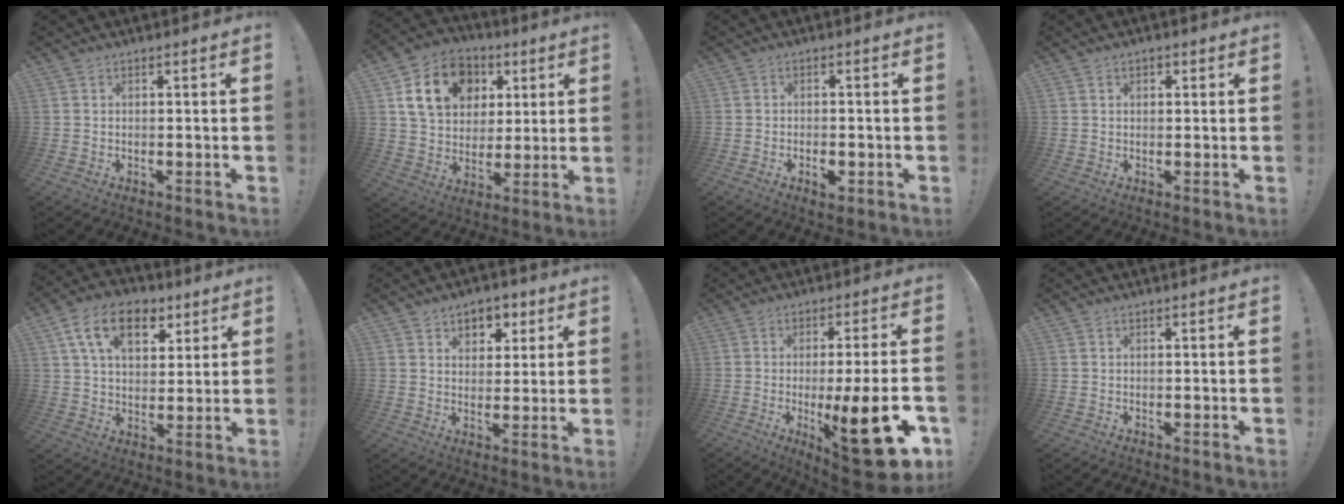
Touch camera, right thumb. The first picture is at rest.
{"total": 17.4, "force": [6.4, 13.5, 9.0], "torque": [-0.135, -0.011, 0.130]}
{"total": 2.9, "force": [-1.4, 1.6, 1.9], "torque": [-0.020, 0.008, -0.022]}
{"total": 1.1, "force": [0.3, 0.9, 0.5], "torque": [-0.005, 0.001, 0.005]}
{"total": 15.2, "force": [6.9, 9.8, 9.4], "torque": [-0.143, -0.018, 0.127]}
{"total": 6.6, "force": [3.3, 5.3, 2.1], "torque": [-0.018, -0.023, 0.062]}
{"total": 19.5, "force": [-5.1, 3.7, 18.5], "torque": [-0.261, 0.009, -0.070]}
{"total": 0.0}